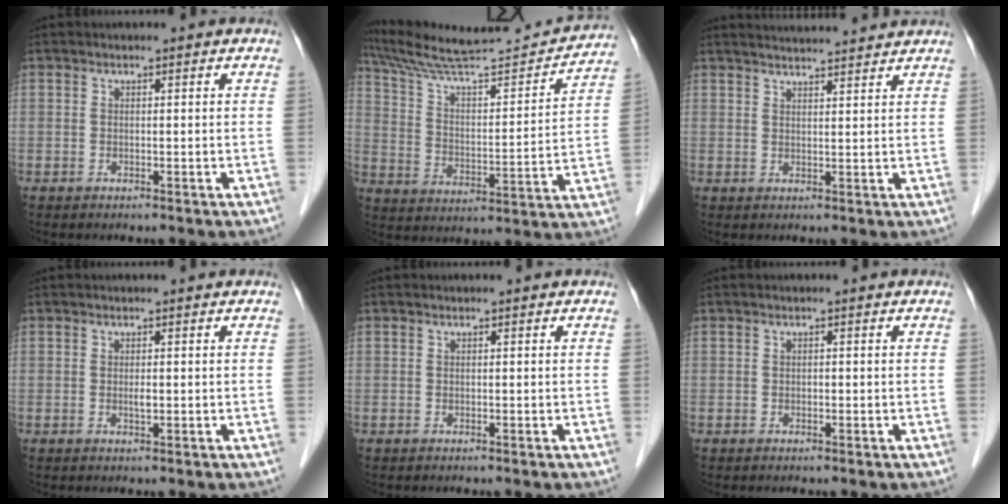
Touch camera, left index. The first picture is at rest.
{"total": 21.1, "force": [19.9, 1.0, 7.1], "torque": [-0.124, -0.016, 0.300]}
{"total": 8.7, "force": [8.3, 0.0, 2.3], "torque": [-0.038, 0.024, 0.112]}
{"total": 0.8, "force": [0.0, 0.2, 0.8], "torque": [-0.014, -0.002, 0.000]}
{"total": 0.0}
{"total": 0.0}